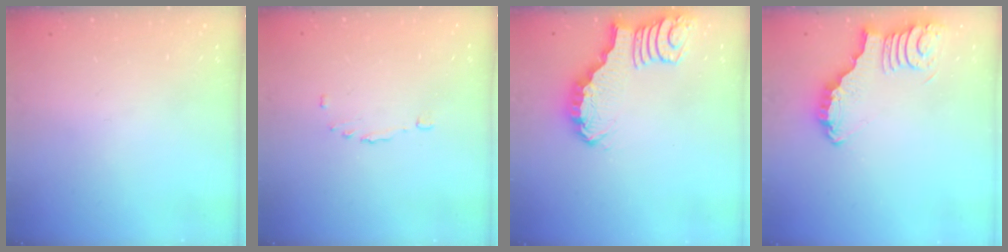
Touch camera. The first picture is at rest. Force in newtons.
{"total": 2.7, "press": 2.6, "slide": 0.8}
{"total": 2.7, "press": 2.7, "slide": 0.4}
{"total": 3.8, "press": 3.7, "slide": 0.3}